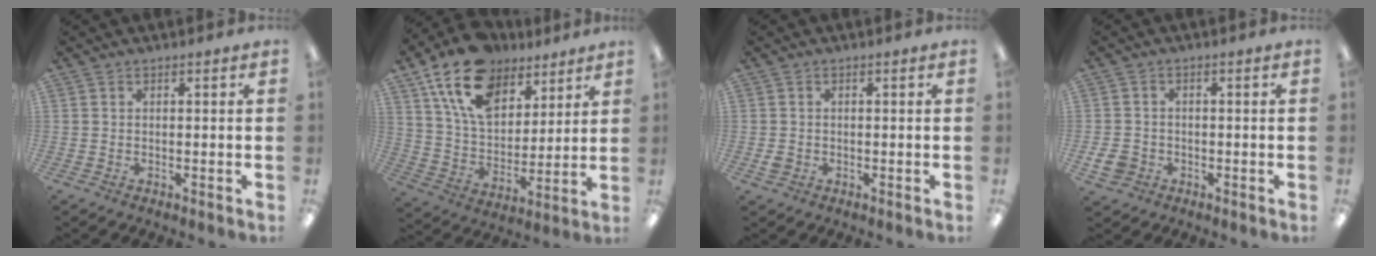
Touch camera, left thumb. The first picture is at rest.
{"total": 18.3, "force": [12.1, 10.6, 8.8], "torque": [-0.165, -0.053, 0.222]}
{"total": 1.5, "force": [-0.3, 1.3, 0.7], "torque": [-0.012, 0.004, -0.006]}
{"total": 3.9, "force": [-1.5, 3.3, 1.5], "torque": [-0.035, 0.004, -0.029]}